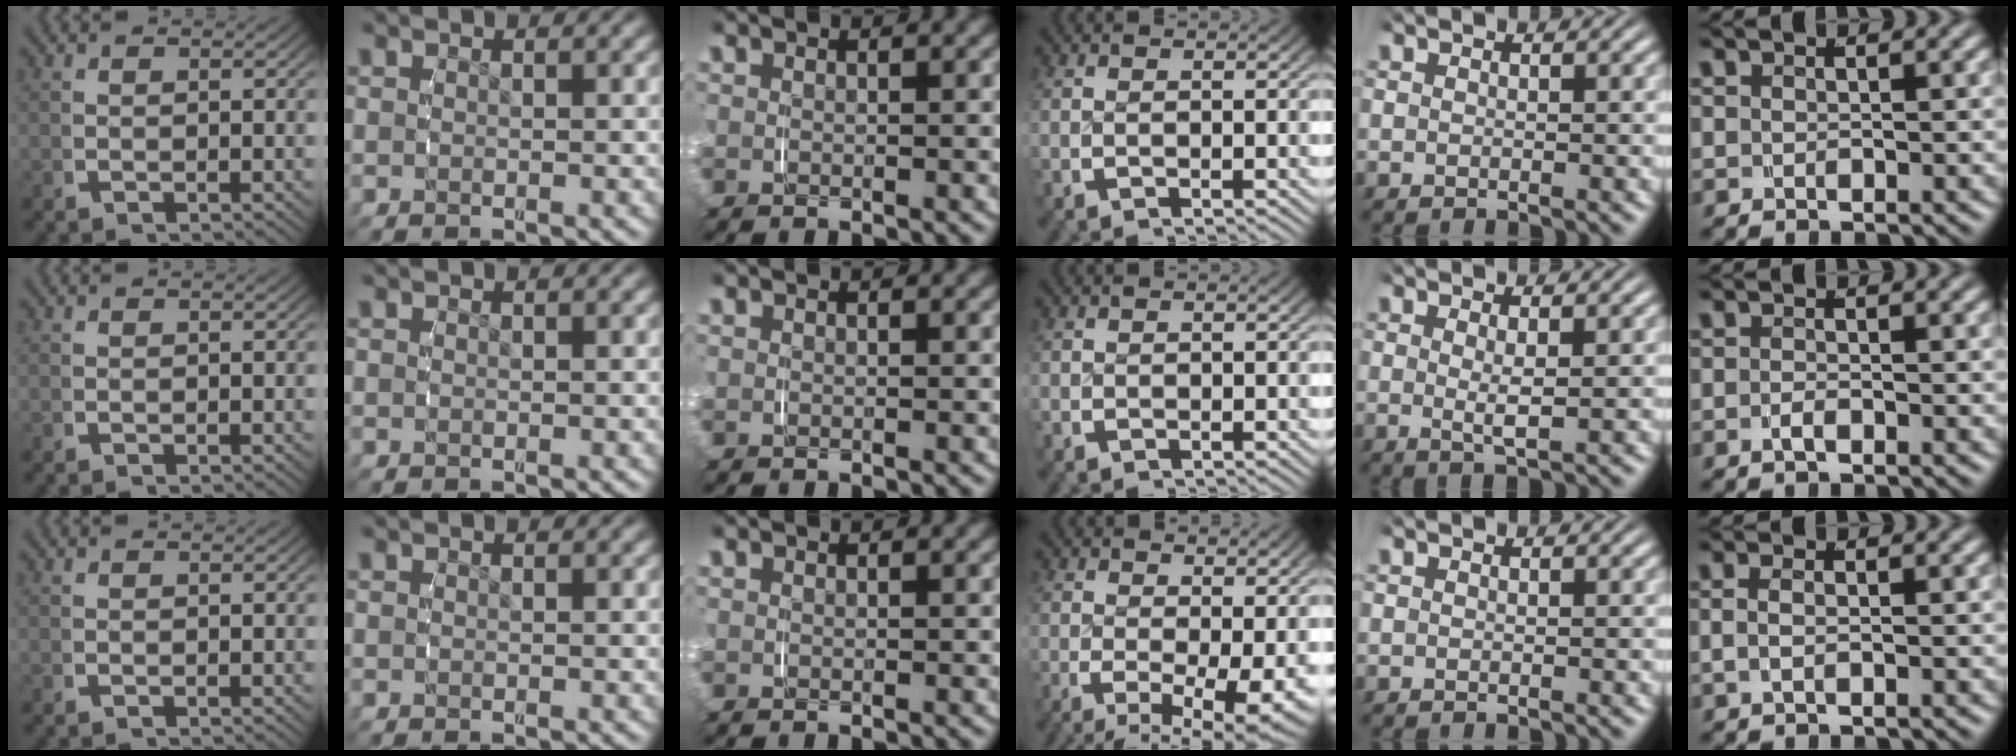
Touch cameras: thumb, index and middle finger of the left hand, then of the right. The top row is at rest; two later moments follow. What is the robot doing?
{"motion": "grasp_and_lifting", "object": "shoes"}